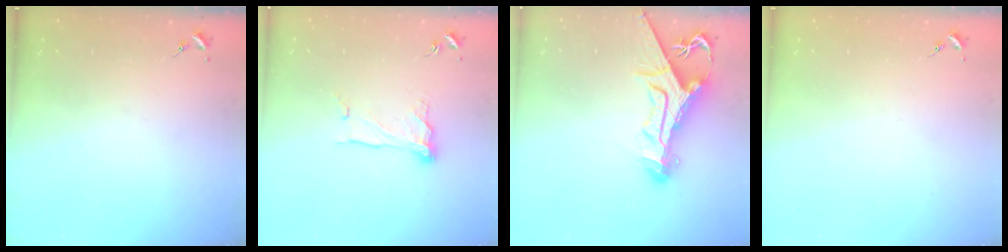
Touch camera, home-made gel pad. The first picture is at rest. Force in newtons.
{"total": 9.8, "press": 9.8, "slide": 0.7}
{"total": 15.5, "press": 15.4, "slide": 1.3}
{"total": 0.0}